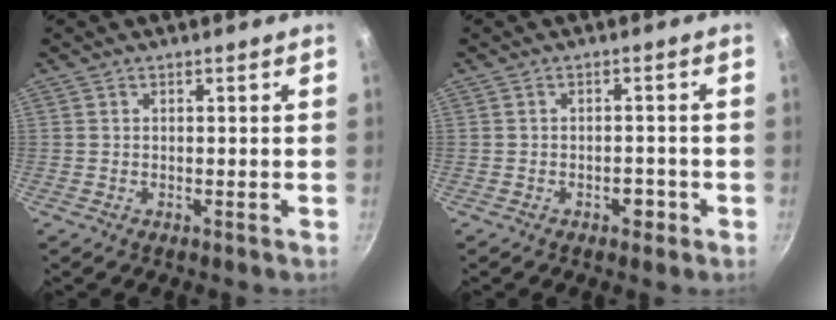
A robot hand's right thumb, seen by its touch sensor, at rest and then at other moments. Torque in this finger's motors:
{"motor_torque": [0.52, 0.56, 0.30, -0.56, -0.03]}